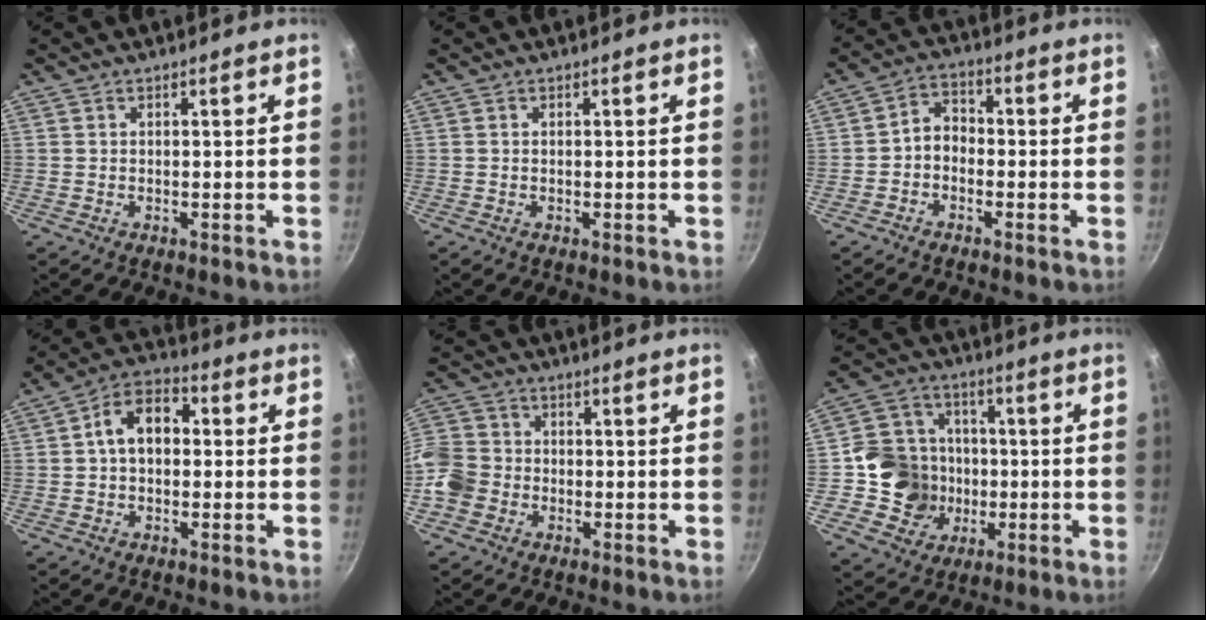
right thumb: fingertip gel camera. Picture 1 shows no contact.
{"total": 0.0}
{"total": 4.4, "force": [-1.4, 3.3, 2.6], "torque": [-0.032, 0.026, -0.037]}
{"total": 9.4, "force": [0.7, 6.4, 6.8], "torque": [-0.079, 0.031, -0.003]}
{"total": 9.5, "force": [-2.8, 8.1, 4.2], "torque": [-0.070, 0.029, -0.072]}
{"total": 13.0, "force": [-1.7, 12.1, 4.7], "torque": [-0.051, 0.025, -0.034]}